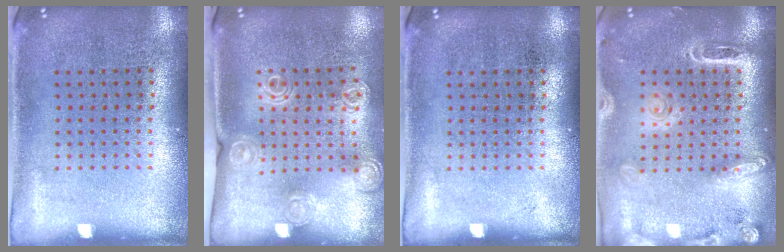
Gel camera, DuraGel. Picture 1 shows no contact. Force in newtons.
{"total": 1.4, "press": 1.4, "slide": 0.4}
{"total": 0.0}
{"total": 2.0, "press": 1.8, "slide": 1.1}